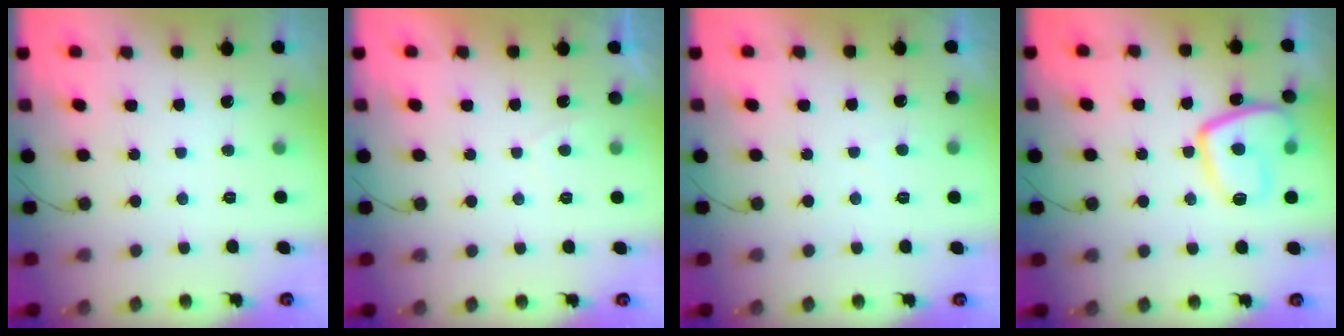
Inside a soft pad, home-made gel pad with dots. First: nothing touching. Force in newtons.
{"total": 0.6, "press": 0.4, "slide": 0.4}
{"total": 1.7, "press": 1.6, "slide": 0.5}
{"total": 12.6, "press": 12.5, "slide": 1.4}